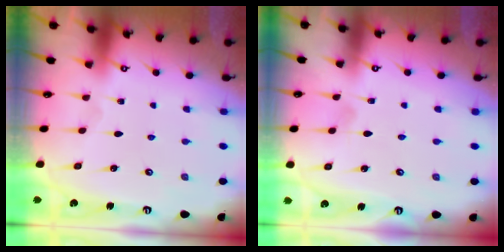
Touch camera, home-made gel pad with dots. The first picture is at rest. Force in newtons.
{"total": 2.5, "press": 2.5, "slide": 0.4}